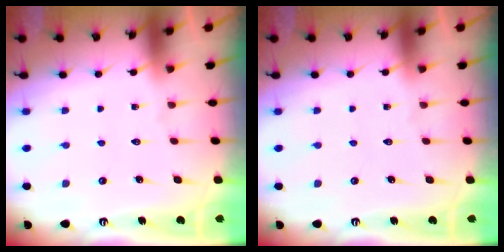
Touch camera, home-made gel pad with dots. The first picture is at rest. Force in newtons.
{"total": 0.0}